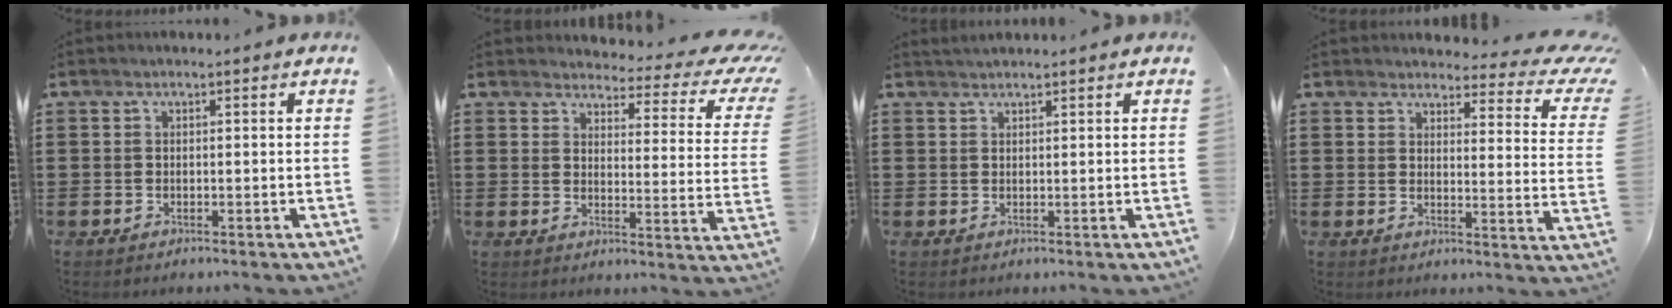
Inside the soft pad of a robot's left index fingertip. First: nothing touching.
{"total": 4.4, "force": [3.5, 1.1, 2.5], "torque": [-0.050, -0.027, 0.053]}
{"total": 1.0, "force": [1.0, 0.0, 0.3], "torque": [-0.006, 0.001, 0.019]}
{"total": 4.3, "force": [3.6, 1.1, 2.2], "torque": [-0.038, -0.030, 0.054]}